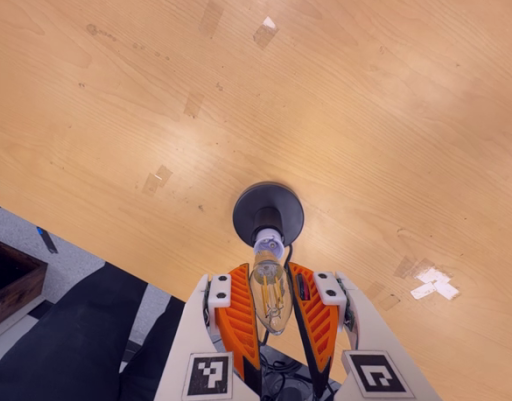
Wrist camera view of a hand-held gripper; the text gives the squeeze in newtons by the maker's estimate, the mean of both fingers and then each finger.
{"total": 12.7, "left": 12.8, "right": 12.7}